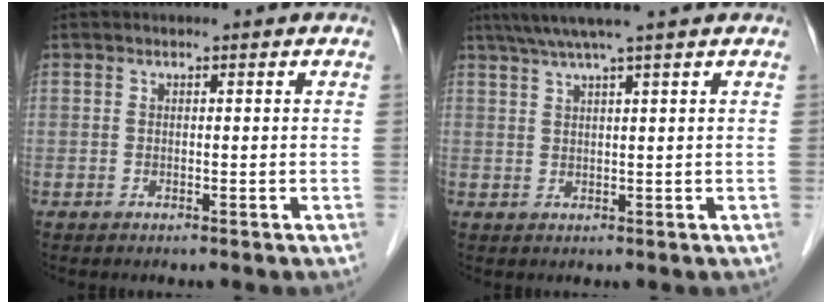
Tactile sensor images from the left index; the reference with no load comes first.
{"total": 6.2, "force": [4.8, -1.2, 3.6], "torque": [-0.060, 0.024, 0.082]}